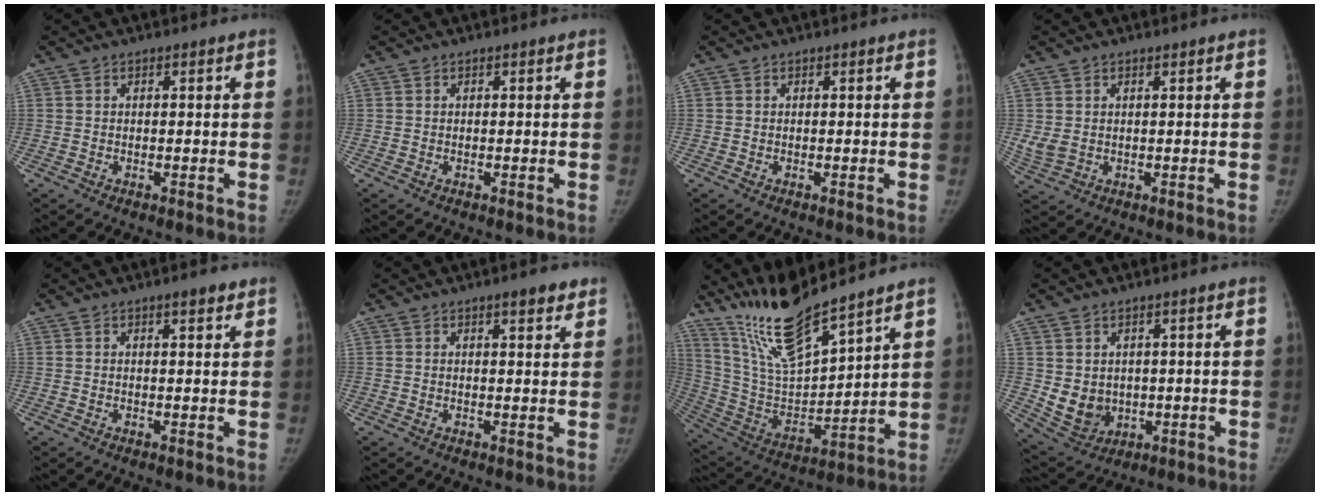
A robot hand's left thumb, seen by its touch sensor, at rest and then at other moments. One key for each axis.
{"total": 0.0}
{"total": 0.0}
{"total": 3.2, "fx": 0.7, "fy": 2.1, "fz": 2.3, "tx": -0.051, "ty": -0.004, "tz": 0.023}
{"total": 2.4, "fx": 1.5, "fy": 0.6, "fz": 1.8, "tx": -0.014, "ty": -0.005, "tz": 0.019}
{"total": 3.8, "fx": 2.4, "fy": 1.0, "fz": 2.7, "tx": -0.024, "ty": -0.011, "tz": 0.030}
{"total": 16.1, "fx": 13.9, "fy": 1.8, "fz": 8.0, "tx": -0.135, "ty": -0.078, "tz": 0.281}
{"total": 7.3, "fx": 0.1, "fy": 6.2, "fz": 3.9, "tx": -0.047, "ty": -0.012, "tz": 0.029}